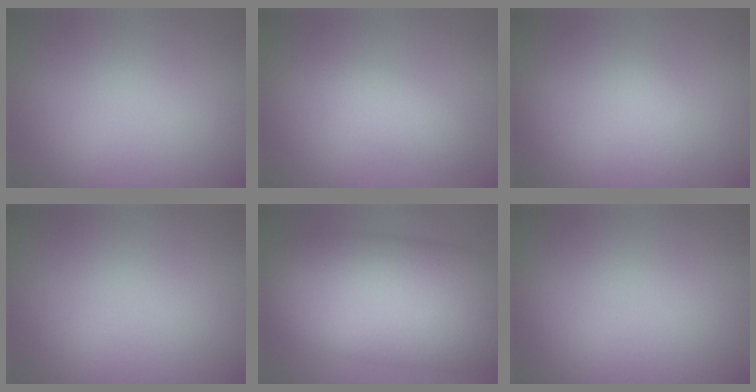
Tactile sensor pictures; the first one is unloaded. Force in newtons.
{"total": 2.0, "press": 2.0, "slide": 0.1}
{"total": 0.9, "press": 0.9, "slide": 0.0}
{"total": 0.0}
{"total": 14.4, "press": 14.4, "slide": 0.5}
{"total": 0.0}